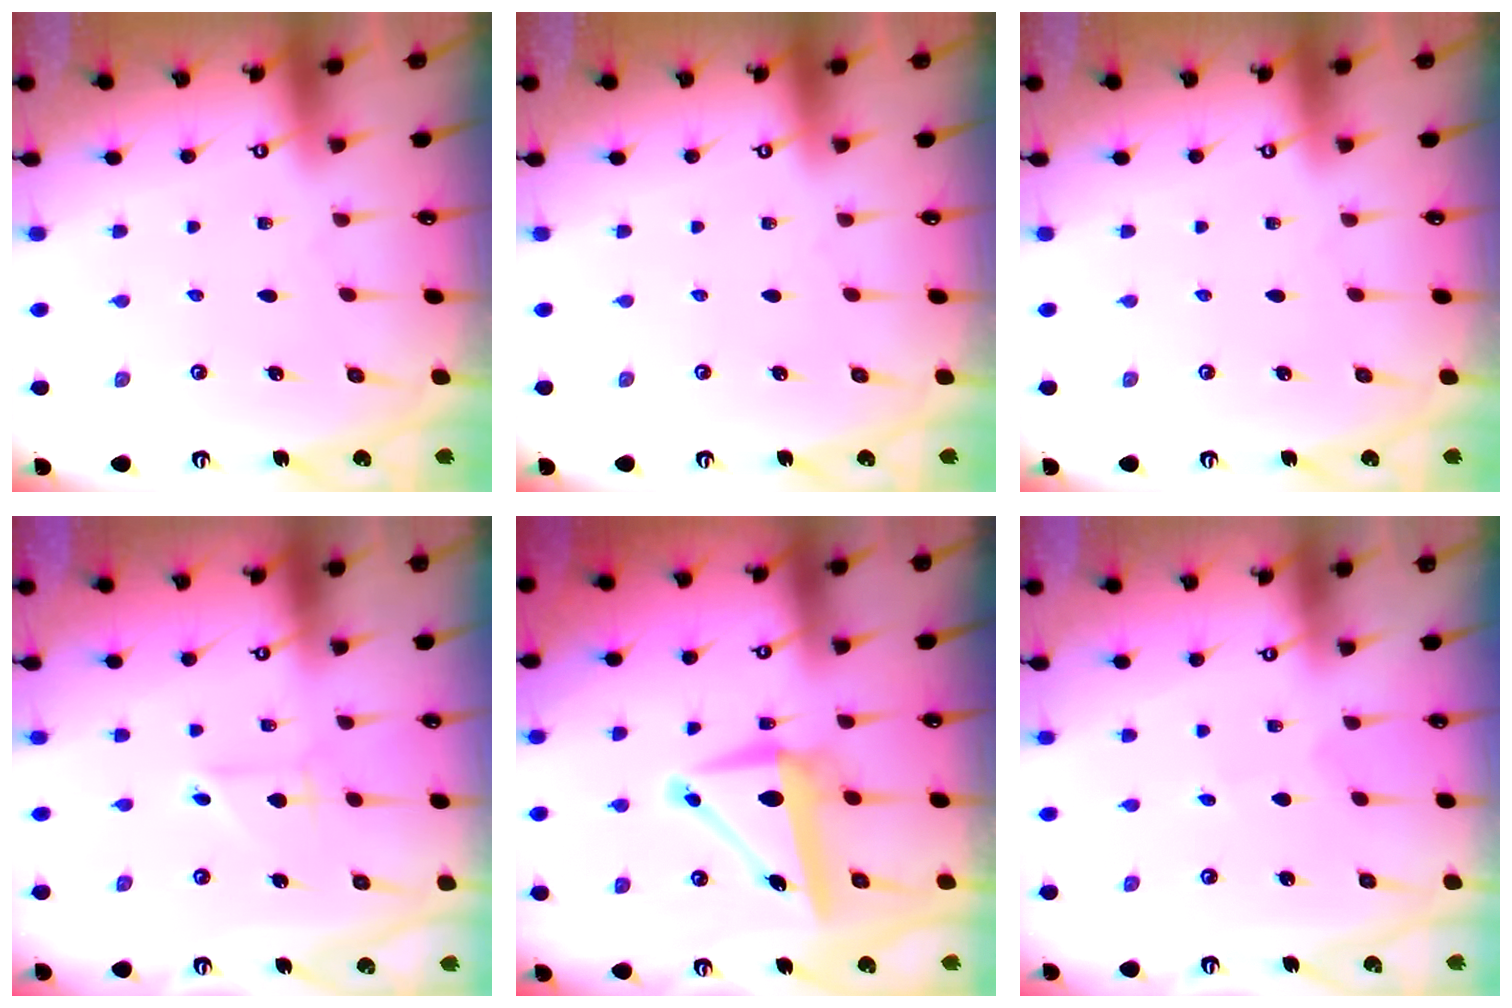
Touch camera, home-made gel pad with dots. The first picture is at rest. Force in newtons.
{"total": 0.0}
{"total": 0.0}
{"total": 3.0, "press": 3.0, "slide": 0.3}
{"total": 10.0, "press": 9.6, "slide": 2.9}
{"total": 0.7, "press": 0.7, "slide": 0.0}